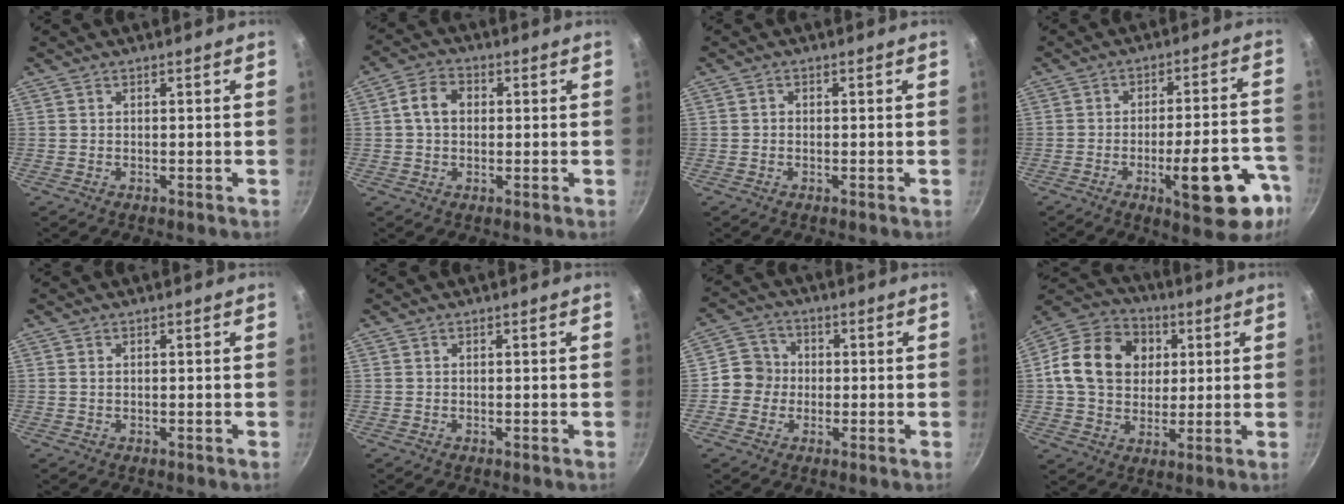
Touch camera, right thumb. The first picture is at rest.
{"total": 5.7, "force": [0.7, 4.3, 3.6], "torque": [-0.053, 0.014, 0.002]}
{"total": 0.6, "force": [-0.2, 0.5, 0.2], "torque": [-0.003, 0.003, -0.003]}
{"total": 16.5, "force": [-7.3, 5.4, 13.7], "torque": [-0.145, 0.039, -0.094]}
{"total": 0.6, "force": [0.1, 0.4, 0.4], "torque": [-0.008, 0.001, 0.002]}
{"total": 0.0}
{"total": 6.1, "force": [-0.6, 5.8, 1.7], "torque": [0.005, 0.016, -0.028]}
{"total": 17.1, "force": [3.3, 13.7, 9.7], "torque": [-0.150, 0.016, 0.046]}